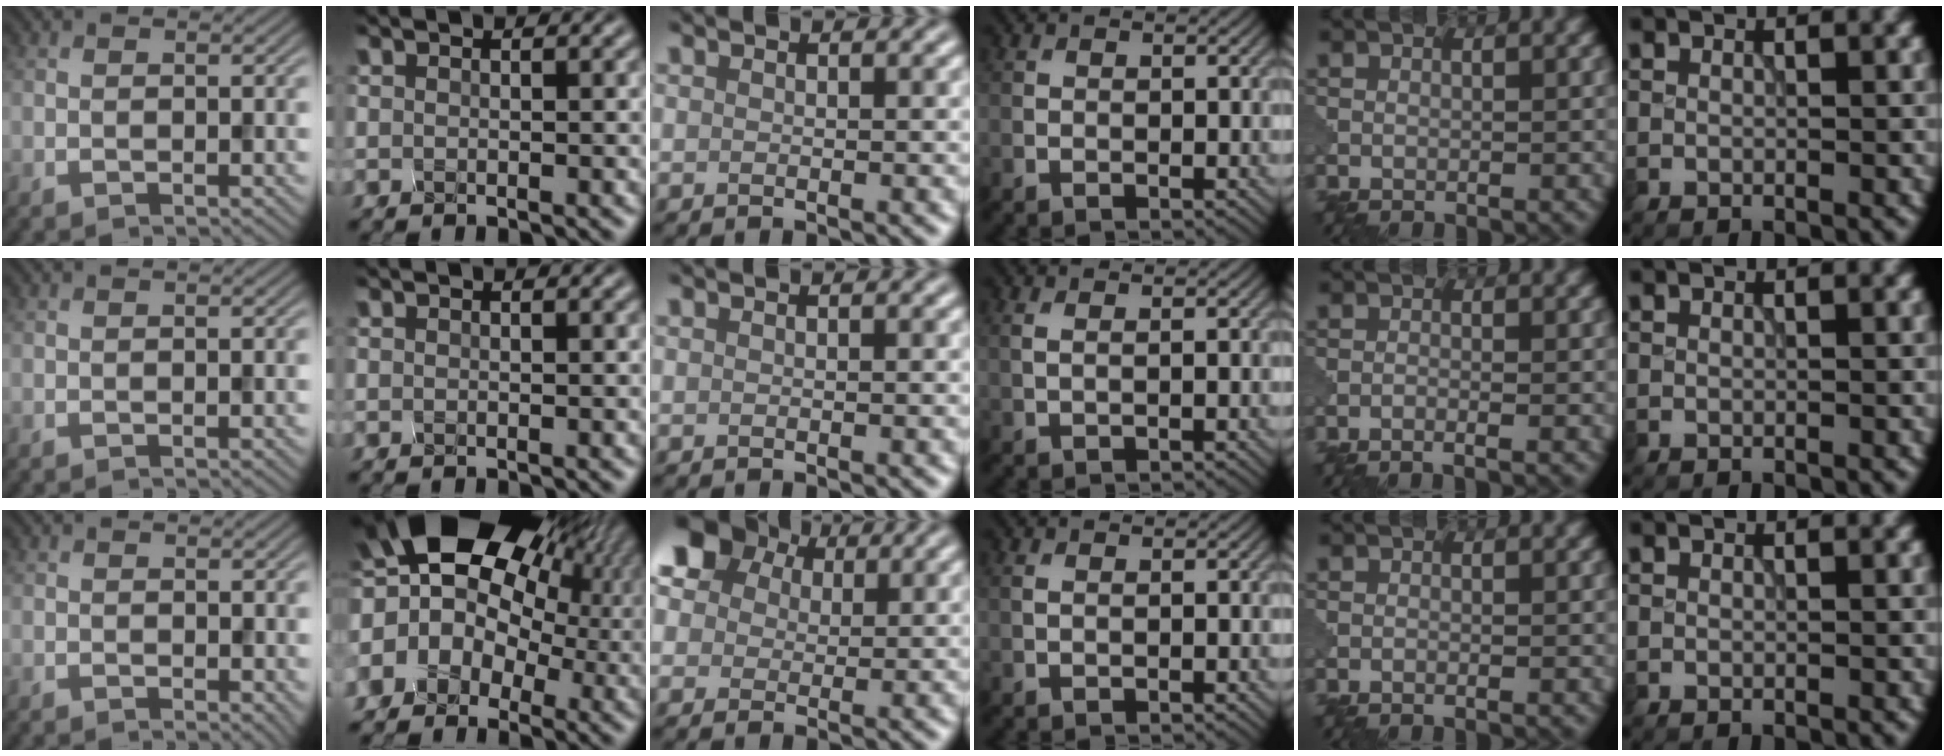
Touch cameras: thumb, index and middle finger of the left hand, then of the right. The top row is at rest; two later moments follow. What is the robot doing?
{"motion": "squeeze", "object": "hand grip exerciser"}